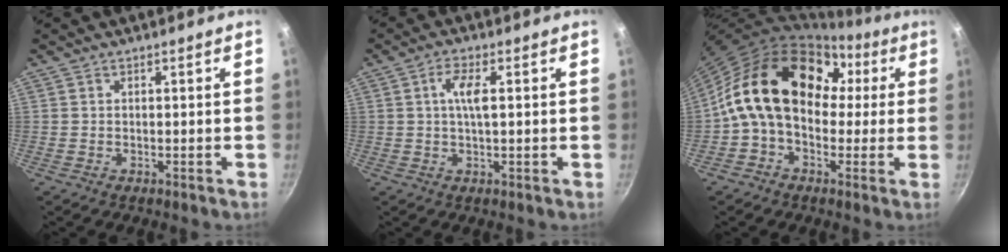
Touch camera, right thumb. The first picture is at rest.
{"total": 4.5, "force": [0.7, 1.3, 4.2], "torque": [-0.090, 0.007, 0.012]}
{"total": 19.6, "force": [2.6, 13.8, 13.7], "torque": [-0.201, 0.043, 0.022]}